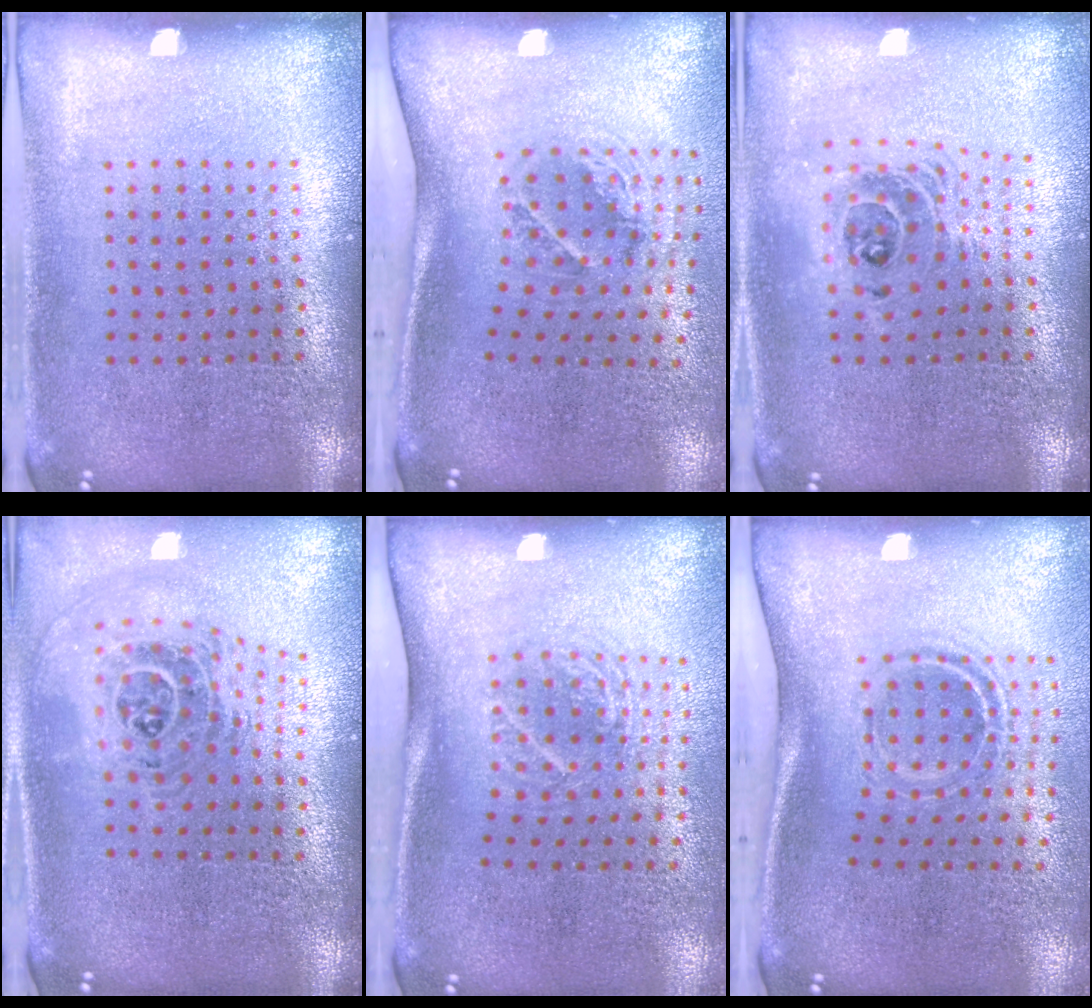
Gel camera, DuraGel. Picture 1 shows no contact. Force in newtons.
{"total": 2.1, "press": 1.3, "slide": 1.6}
{"total": 1.6, "press": 1.3, "slide": 0.8}
{"total": 1.5, "press": 1.3, "slide": 0.8}
{"total": 1.9, "press": 1.3, "slide": 1.4}
{"total": 2.0, "press": 1.2, "slide": 1.7}